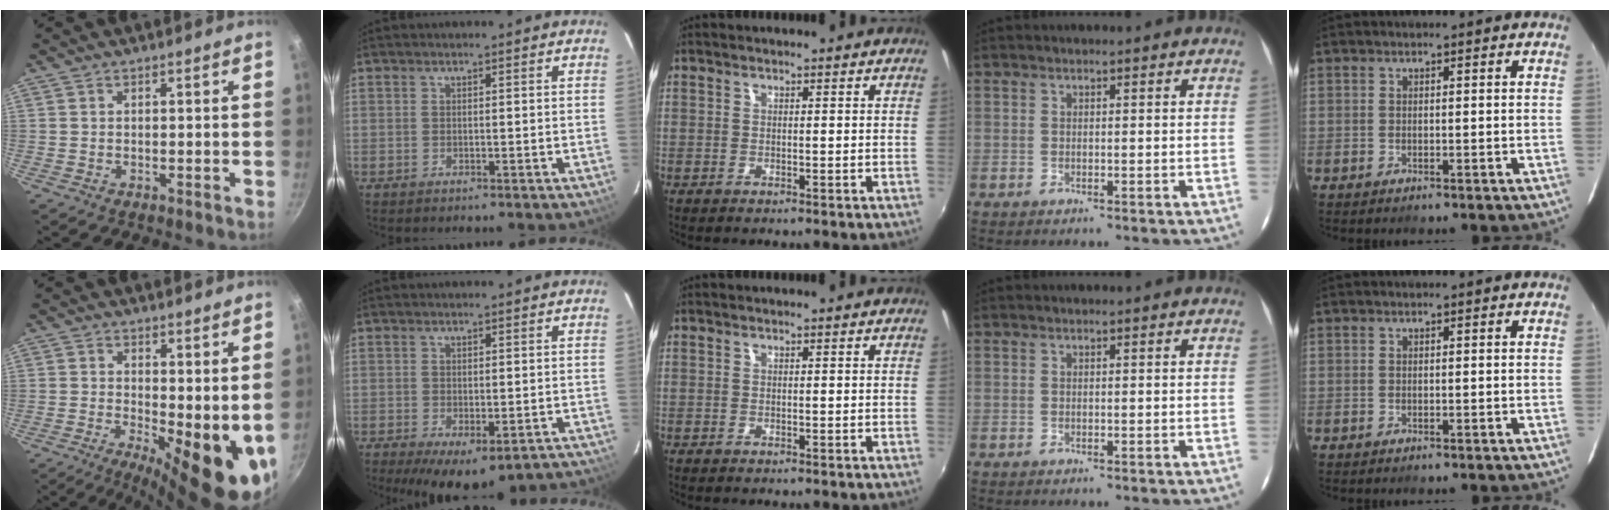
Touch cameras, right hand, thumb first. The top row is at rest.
{"thumb": {"total": 13.3, "force": [-0.2, 5.1, 12.2], "torque": [-0.133, -0.021, 0.008]}, "index": {"total": 11.7, "force": [-7.7, 5.2, 7.1], "torque": [-0.129, -0.028, -0.094]}}